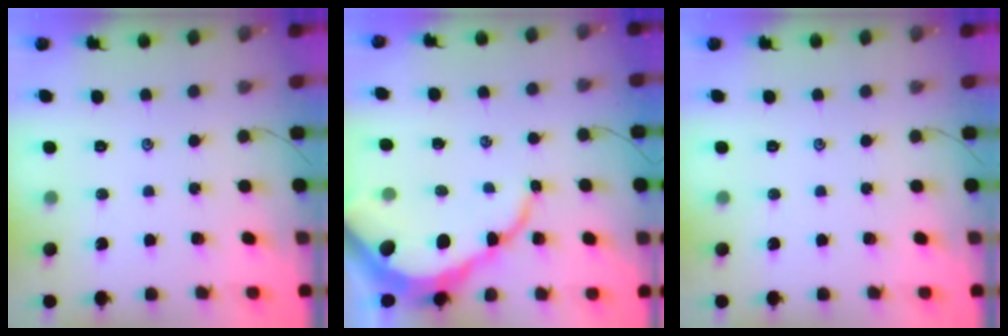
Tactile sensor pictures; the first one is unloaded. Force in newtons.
{"total": 11.2, "press": 11.2, "slide": 1.0}
{"total": 0.0}